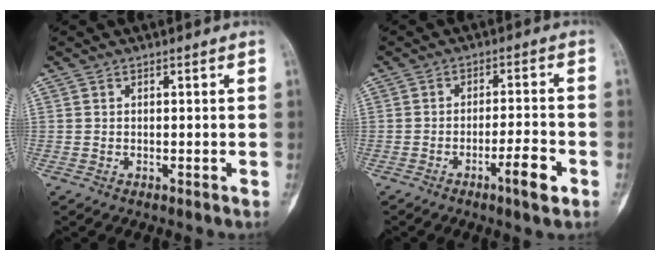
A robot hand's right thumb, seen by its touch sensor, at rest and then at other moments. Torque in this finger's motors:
{"motor_torque": [-0.04, -0.26, 0.43, -0.17, -0.01]}